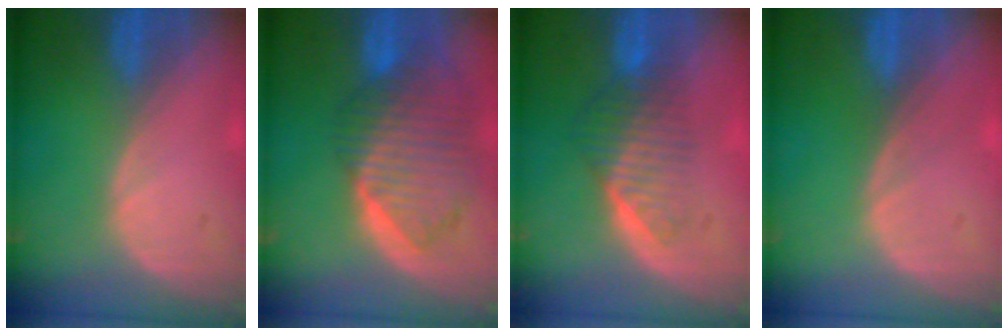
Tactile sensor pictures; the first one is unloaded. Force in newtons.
{"total": 10.3, "press": 9.0, "slide": 5.1}
{"total": 6.6, "press": 5.6, "slide": 3.5}
{"total": 0.0}